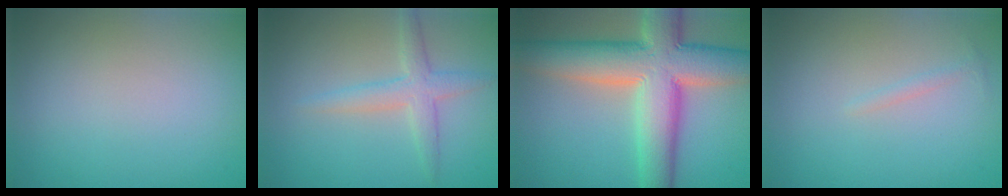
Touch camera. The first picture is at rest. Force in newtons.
{"total": 2.8, "press": 2.8, "slide": 0.1}
{"total": 12.0, "press": 12.0, "slide": 1.1}
{"total": 0.7, "press": 0.7, "slide": 0.1}